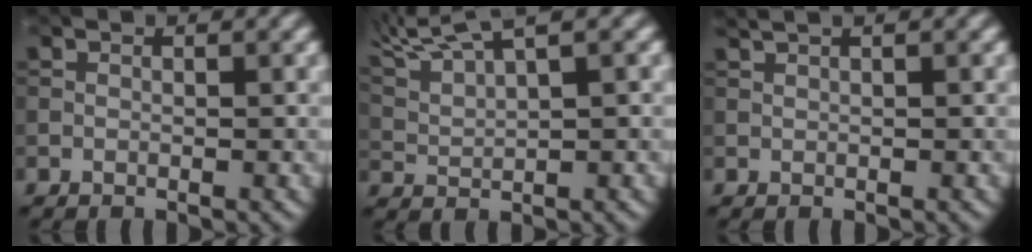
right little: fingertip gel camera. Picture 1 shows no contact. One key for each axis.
{"total": 6.2, "fx": 4.9, "fy": 1.0, "fz": 3.6, "tx": -0.086, "ty": 0.022, "tz": 0.088}
{"total": 1.5, "fx": 1.1, "fy": 0.4, "fz": 0.9, "tx": -0.015, "ty": 0.005, "tz": 0.012}